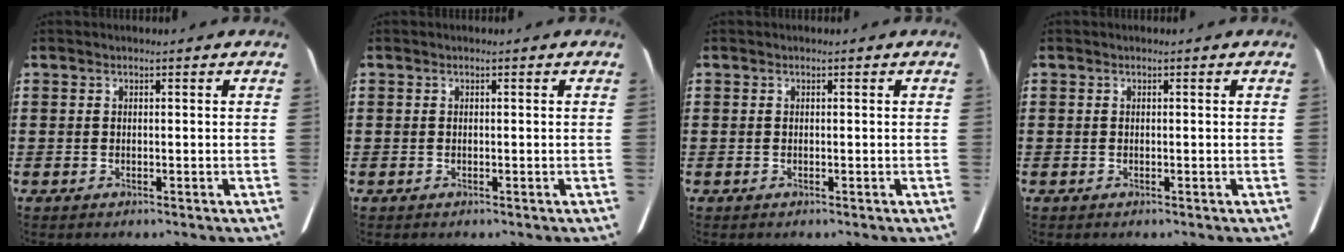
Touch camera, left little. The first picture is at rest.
{"total": 0.0}
{"total": 0.0}
{"total": 0.0}